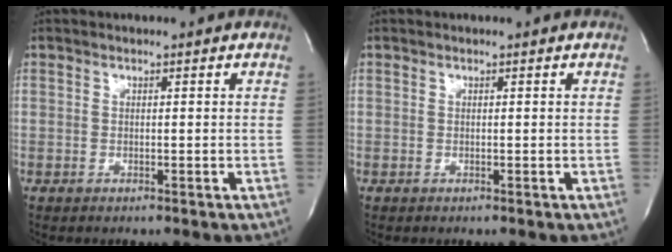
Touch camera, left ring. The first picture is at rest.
{"total": 0.0}